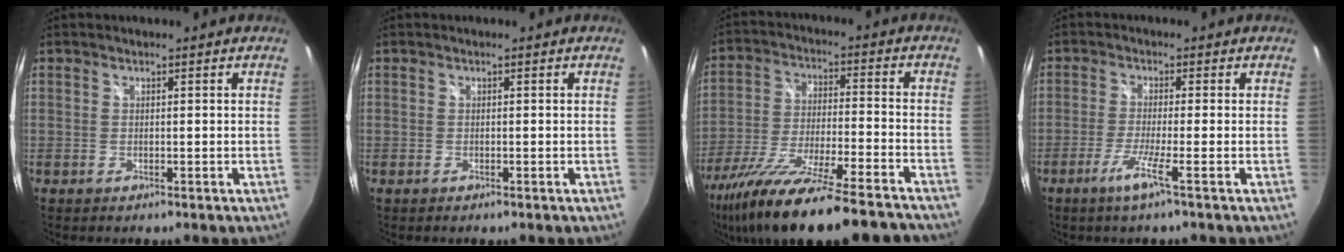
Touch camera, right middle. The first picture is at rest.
{"total": 0.0}
{"total": 23.5, "force": [-18.9, 2.7, 13.7], "torque": [-0.257, -0.067, -0.310]}
{"total": 4.6, "force": [-2.6, -1.0, 3.6], "torque": [-0.086, -0.012, -0.053]}